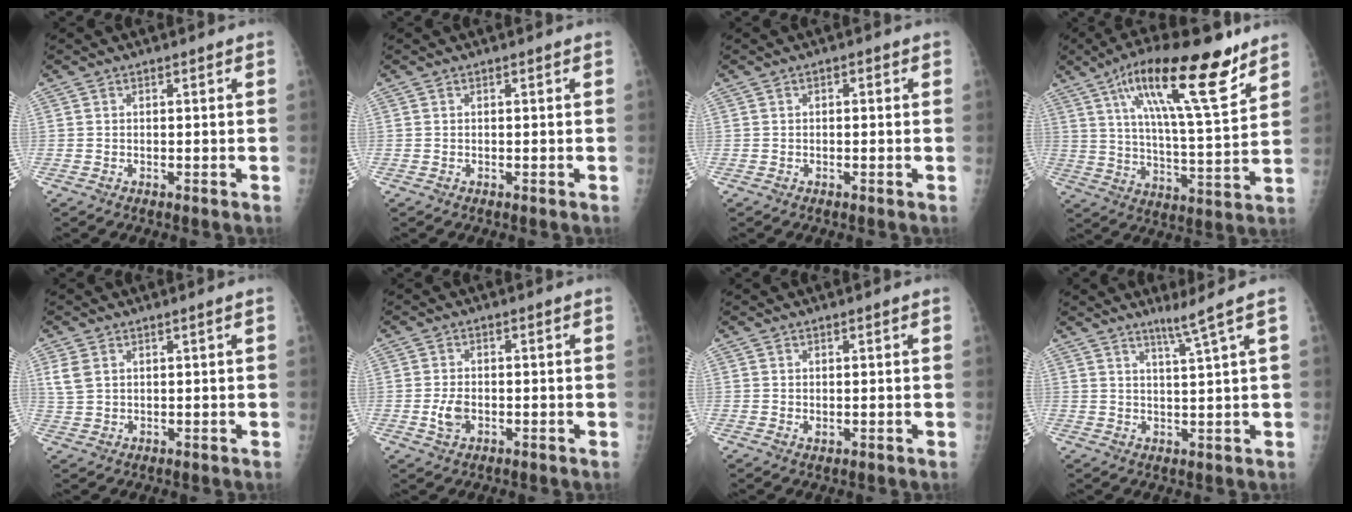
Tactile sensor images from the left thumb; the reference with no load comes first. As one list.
[{"total": 0.0}, {"total": 1.2, "force": [0.3, 0.8, 0.9], "torque": [-0.004, 0.003, -0.001]}, {"total": 21.4, "force": [12.4, 5.4, 16.6], "torque": [-0.252, -0.039, 0.205]}, {"total": 3.4, "force": [1.6, 1.7, 2.5], "torque": [-0.062, 0.001, 0.041]}, {"total": 3.5, "force": [-0.8, 2.3, 2.5], "torque": [-0.048, 0.001, -0.012]}, {"total": 0.9, "force": [0.3, 0.6, 0.7], "torque": [-0.011, -0.005, 0.010]}, {"total": 4.5, "force": [2.9, -1.6, 3.1], "torque": [-0.057, -0.028, 0.056]}]